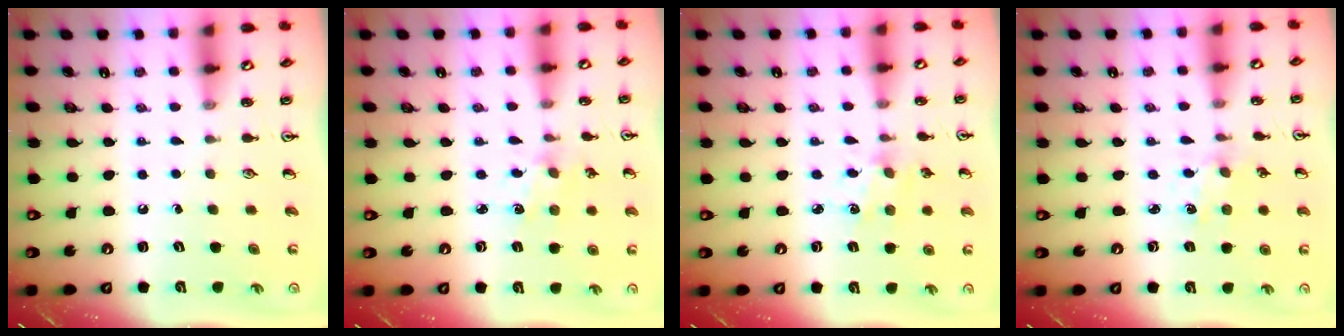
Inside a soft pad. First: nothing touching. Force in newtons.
{"total": 1.9, "press": 1.8, "slide": 0.4}
{"total": 3.5, "press": 3.4, "slide": 0.3}
{"total": 0.0}